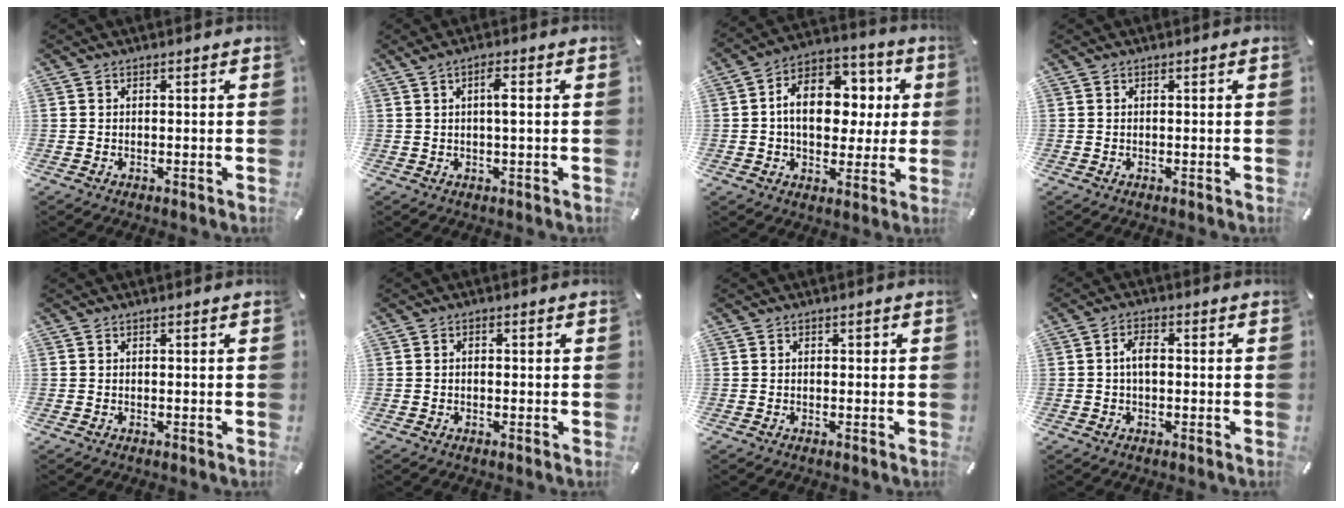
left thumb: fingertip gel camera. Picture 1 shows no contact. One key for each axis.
{"total": 3.6, "fx": 0.4, "fy": 0.4, "fz": 3.5, "tx": -0.069, "ty": 0.001, "tz": 0.005}
{"total": 14.4, "fx": 1.0, "fy": 10.5, "fz": 9.9, "tx": -0.156, "ty": -0.002, "tz": 0.018}
{"total": 0.0}
{"total": 0.0}
{"total": 0.9, "fx": -0.3, "fy": 0.6, "fz": 0.5, "tx": -0.010, "ty": 0.001, "tz": -0.008}
{"total": 0.5, "fx": -0.1, "fy": 0.5, "fz": 0.3, "tx": -0.004, "ty": 0.003, "tz": -0.004}
{"total": 3.5, "fx": -0.2, "fy": 2.0, "fz": 2.9, "tx": -0.063, "ty": 0.005, "tz": -0.007}